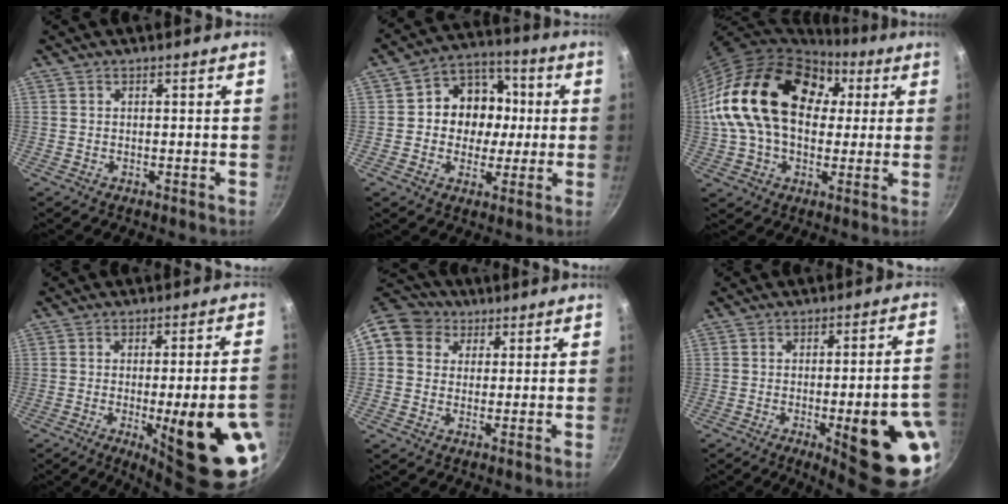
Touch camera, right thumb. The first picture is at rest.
{"total": 12.2, "force": [0.4, 10.6, 6.1], "torque": [-0.046, 0.021, -0.011]}
{"total": 24.6, "force": [4.8, 16.8, 17.3], "torque": [-0.295, 0.032, 0.073]}
{"total": 19.4, "force": [-6.2, 4.0, 17.9], "torque": [-0.218, 0.015, -0.070]}
{"total": 9.8, "force": [3.3, 8.5, 3.7], "torque": [-0.051, 0.016, 0.041]}
{"total": 19.6, "force": [-6.5, 4.8, 17.9], "torque": [-0.196, 0.022, -0.076]}